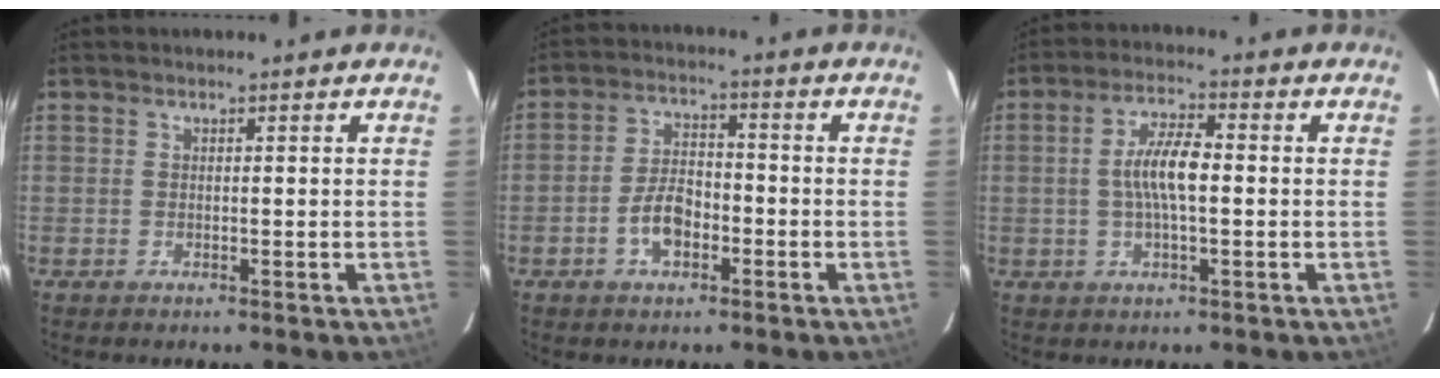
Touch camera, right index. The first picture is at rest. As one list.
[{"total": 6.4, "force": [-2.8, 3.5, 4.6], "torque": [-0.091, 0.014, -0.047]}, {"total": 6.8, "force": [-0.2, 1.9, 6.5], "torque": [-0.125, 0.009, -0.003]}]